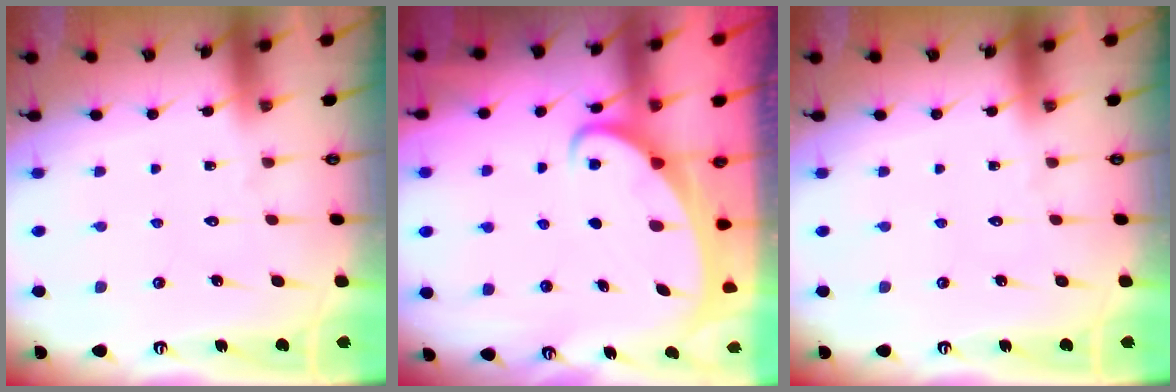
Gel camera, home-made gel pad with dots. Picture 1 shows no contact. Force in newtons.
{"total": 2.7, "press": 2.7, "slide": 0.3}
{"total": 0.0}